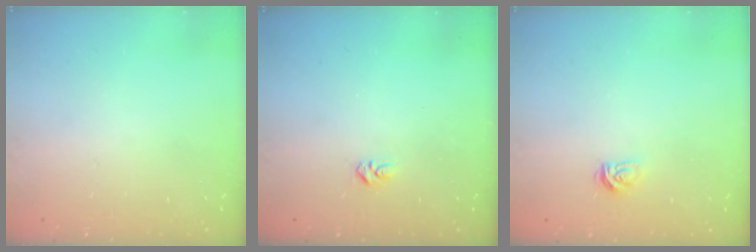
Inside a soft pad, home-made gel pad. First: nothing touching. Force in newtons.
{"total": 2.8, "press": 2.8, "slide": 0.4}
{"total": 3.4, "press": 3.4, "slide": 0.3}